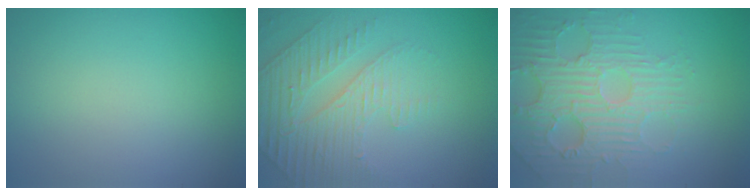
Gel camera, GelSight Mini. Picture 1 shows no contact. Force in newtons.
{"total": 4.7, "press": 3.3, "slide": 3.4}
{"total": 4.7, "press": 4.2, "slide": 2.1}